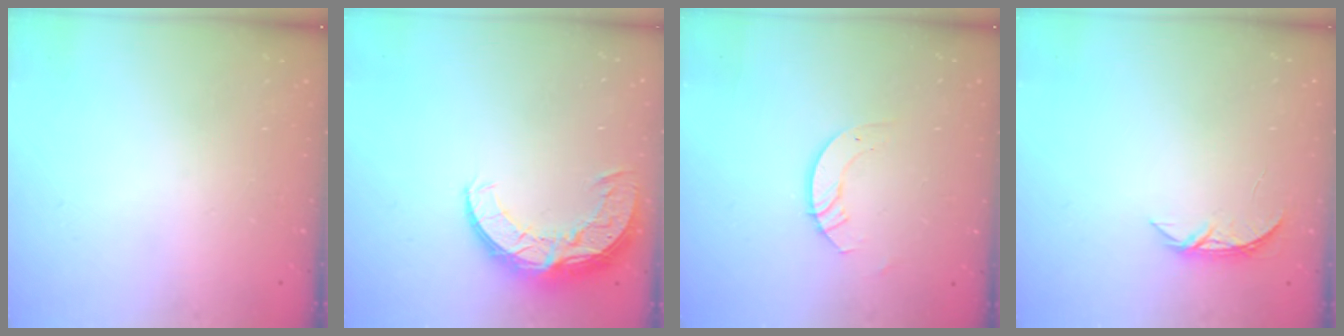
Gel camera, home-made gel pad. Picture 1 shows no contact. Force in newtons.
{"total": 11.0, "press": 10.9, "slide": 0.8}
{"total": 3.7, "press": 3.7, "slide": 0.3}
{"total": 4.2, "press": 4.2, "slide": 0.5}